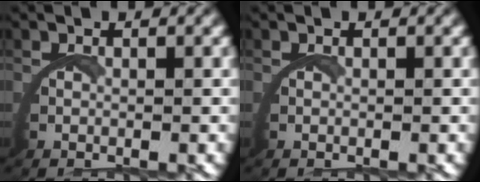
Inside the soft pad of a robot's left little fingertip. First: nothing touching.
{"total": 0.0}